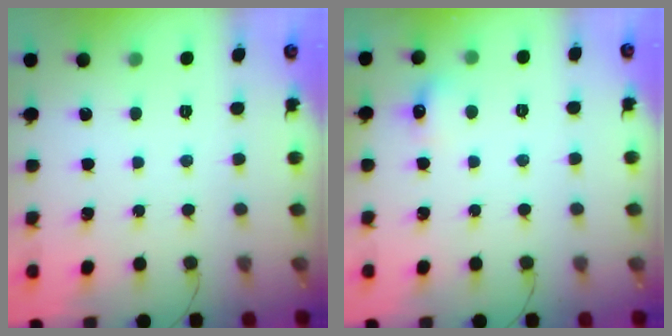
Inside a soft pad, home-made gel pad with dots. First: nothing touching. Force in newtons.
{"total": 5.9, "press": 5.7, "slide": 1.6}